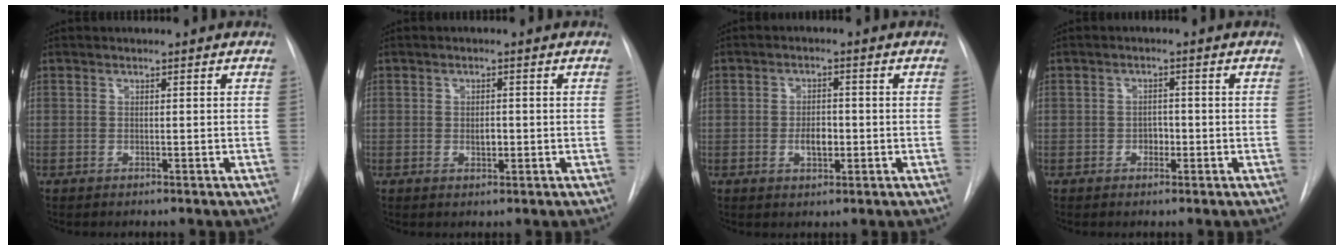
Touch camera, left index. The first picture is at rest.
{"total": 1.8, "force": [-0.2, 0.9, 1.5], "torque": [-0.025, 0.000, -0.001]}
{"total": 3.5, "force": [-0.7, 1.8, 3.0], "torque": [-0.048, 0.002, -0.009]}
{"total": 1.9, "force": [-0.6, 1.4, 1.2], "torque": [-0.014, 0.006, -0.009]}